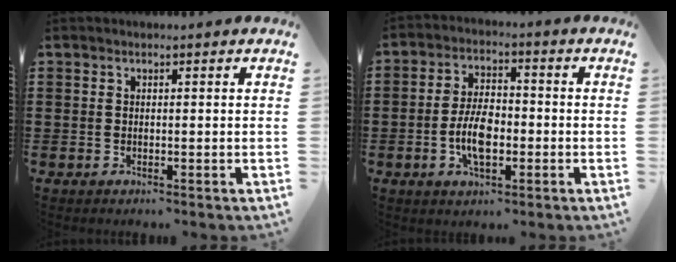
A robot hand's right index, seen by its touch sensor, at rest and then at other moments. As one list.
[{"total": 7.1, "force": [-1.7, 3.4, 6.0], "torque": [-0.132, 0.004, -0.036]}]